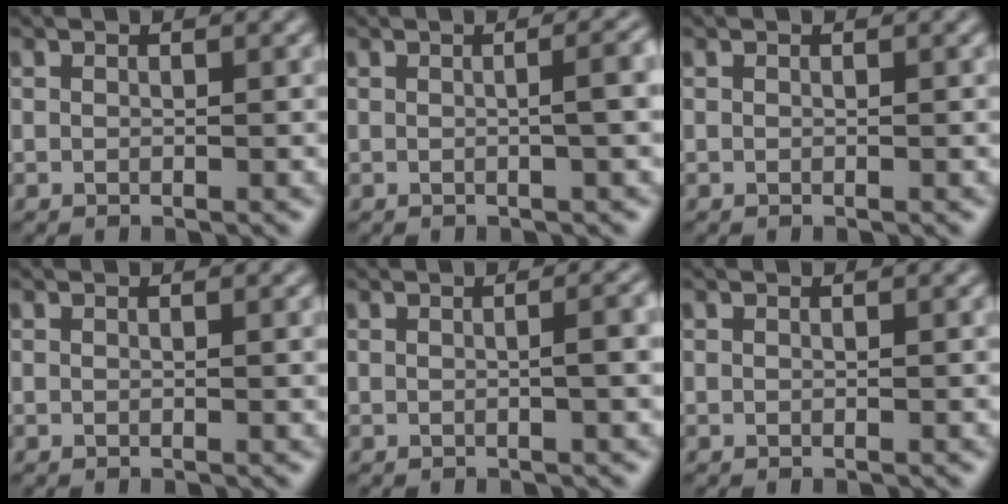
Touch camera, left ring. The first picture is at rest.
{"total": 3.1, "force": [0.2, 1.1, 2.9], "torque": [-0.023, 0.014, -0.001]}
{"total": 0.0}
{"total": 0.6, "force": [0.1, 0.1, 0.6], "torque": [-0.006, 0.001, 0.001]}
{"total": 2.7, "force": [0.1, 0.8, 2.5], "torque": [-0.022, 0.009, -0.001]}
{"total": 0.0}